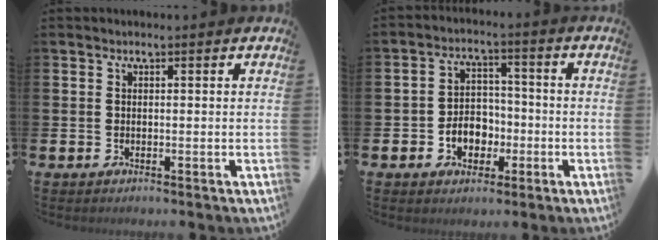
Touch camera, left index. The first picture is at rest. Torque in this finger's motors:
{"motor_torque": [0.55, 0.44, 0.30, 0.07]}